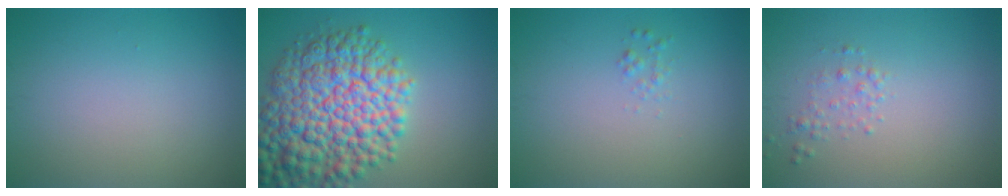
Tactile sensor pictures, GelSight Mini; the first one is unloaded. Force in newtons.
{"total": 11.5, "press": 11.5, "slide": 0.4}
{"total": 0.7, "press": 0.7, "slide": 0.0}
{"total": 1.0, "press": 1.0, "slide": 0.0}